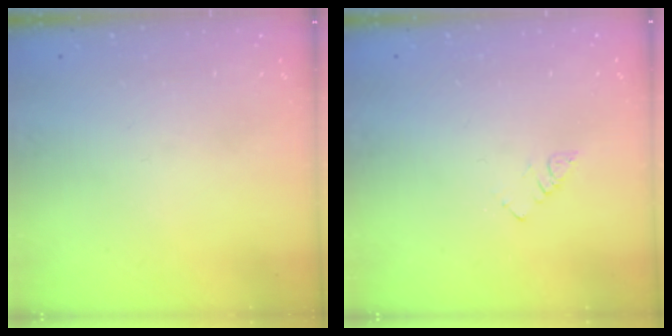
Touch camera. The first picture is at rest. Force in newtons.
{"total": 2.3, "press": 2.3, "slide": 0.4}